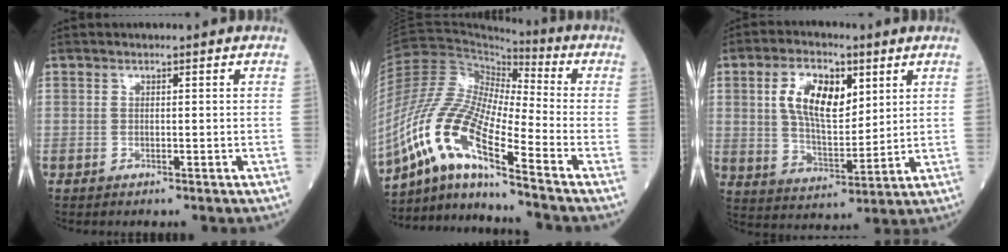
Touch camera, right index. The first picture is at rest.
{"total": 14.3, "force": [-8.8, 1.4, 11.1], "torque": [-0.245, -0.005, -0.167]}
{"total": 11.0, "force": [3.9, 5.0, 9.0], "torque": [-0.173, 0.011, 0.075]}